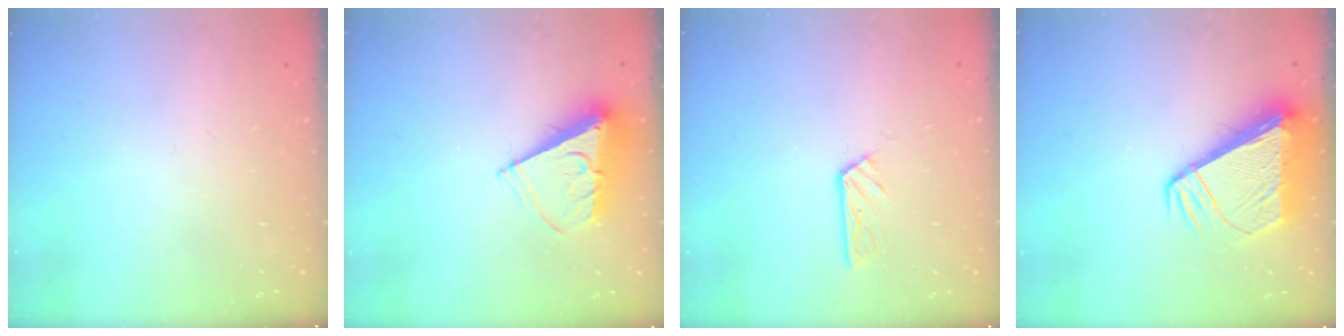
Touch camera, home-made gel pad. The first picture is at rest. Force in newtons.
{"total": 8.6, "press": 8.6, "slide": 0.5}
{"total": 3.8, "press": 3.8, "slide": 0.3}
{"total": 10.0, "press": 9.9, "slide": 1.1}